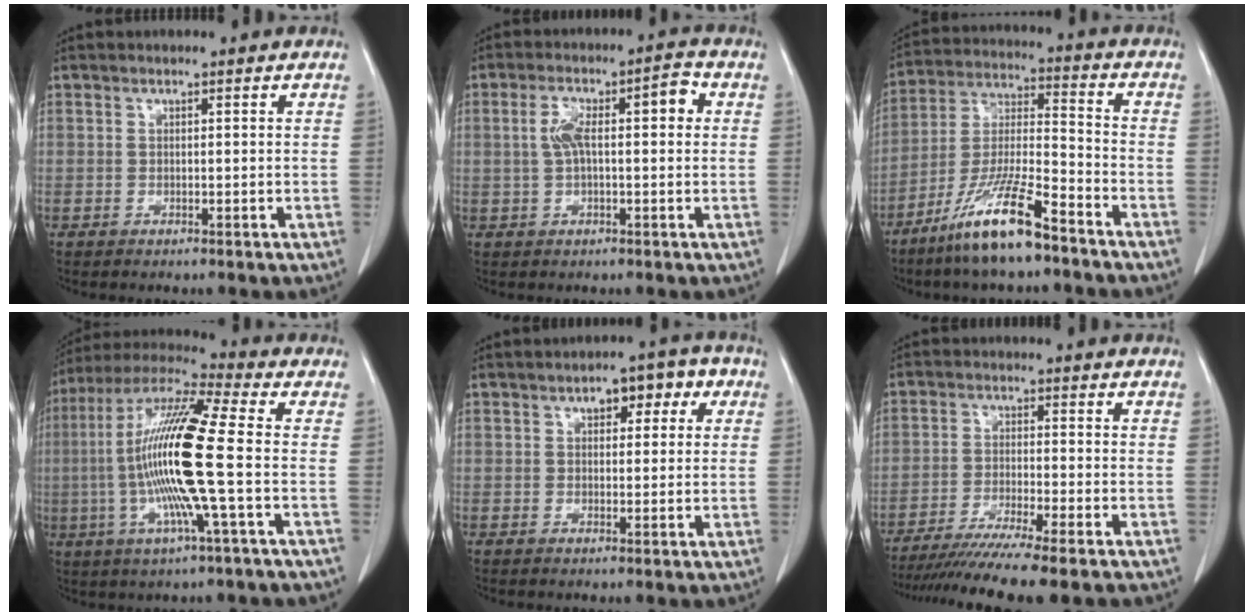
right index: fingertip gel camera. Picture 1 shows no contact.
{"total": 7.6, "force": [1.1, 2.2, 7.2], "torque": [-0.132, 0.038, 0.020]}
{"total": 13.3, "force": [-9.1, 1.1, 9.6], "torque": [-0.200, -0.024, -0.174]}
{"total": 17.4, "force": [-1.9, 0.3, 17.3], "torque": [-0.353, -0.001, -0.049]}
{"total": 6.2, "force": [2.5, 2.9, 4.9], "torque": [-0.055, 0.026, 0.028]}
{"total": 11.7, "force": [-9.7, -1.3, 6.4], "torque": [-0.084, -0.034, -0.151]}